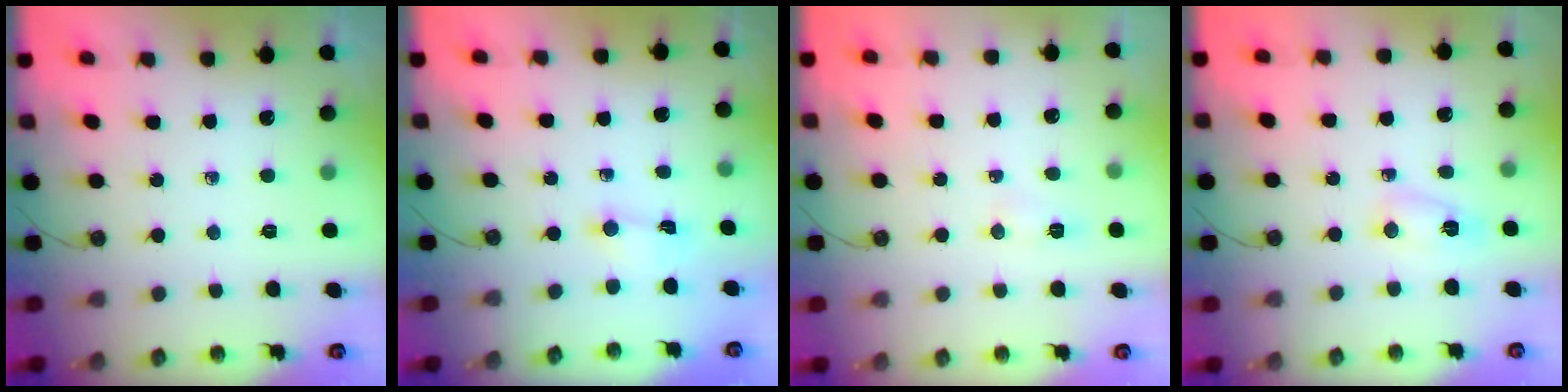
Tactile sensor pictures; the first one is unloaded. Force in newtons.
{"total": 0.5, "press": 0.5, "slide": 0.2}
{"total": 5.9, "press": 5.8, "slide": 1.1}
{"total": 3.0, "press": 2.9, "slide": 0.6}